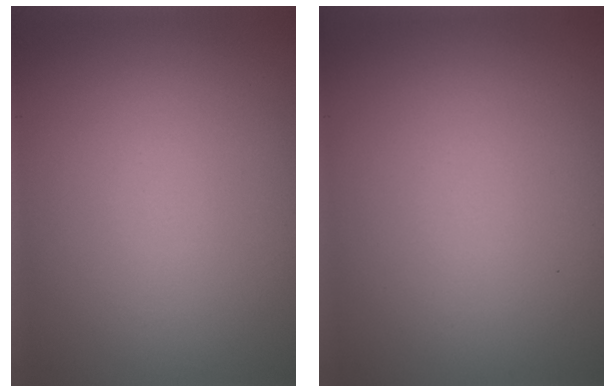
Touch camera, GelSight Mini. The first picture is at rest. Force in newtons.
{"total": 0.0}